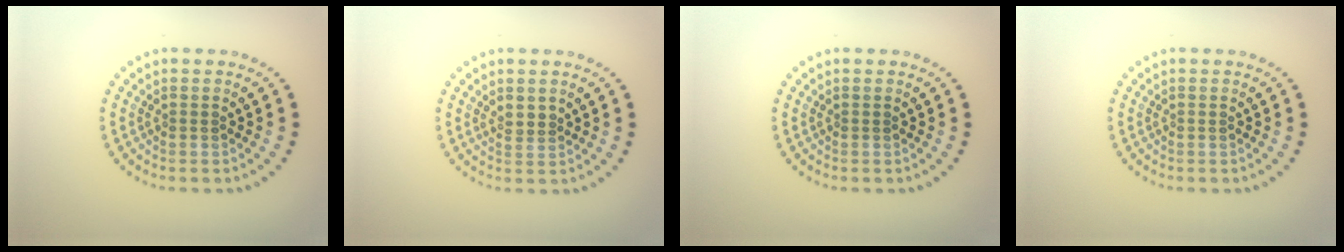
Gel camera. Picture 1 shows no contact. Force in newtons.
{"total": 1.2, "press": 1.1, "slide": 0.5}
{"total": 0.0}
{"total": 0.0}